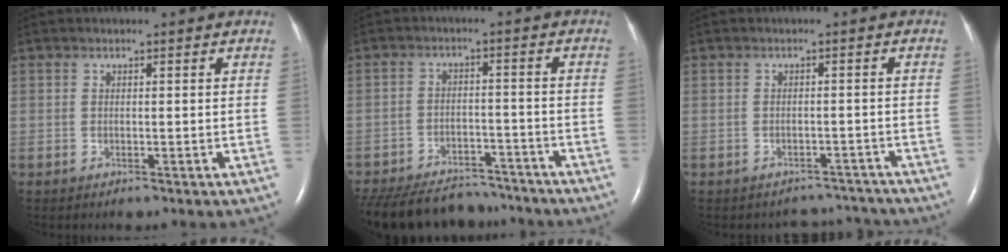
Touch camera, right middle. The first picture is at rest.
{"total": 17.9, "force": [-15.7, 6.2, 6.1], "torque": [-0.157, -0.014, -0.224]}
{"total": 4.8, "force": [-4.4, 1.5, -1.2], "torque": [0.021, 0.023, -0.050]}